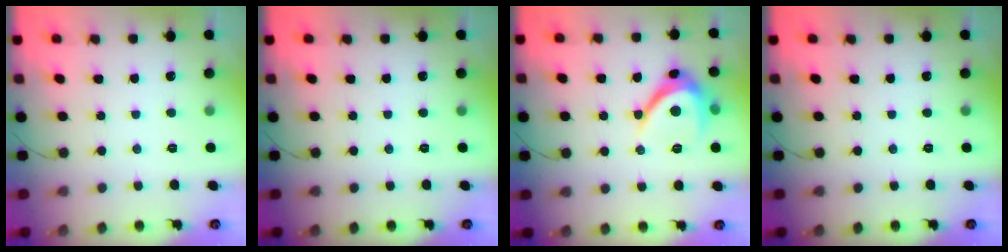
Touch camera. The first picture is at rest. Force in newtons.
{"total": 0.0}
{"total": 10.0, "press": 10.0, "slide": 0.9}
{"total": 0.0}